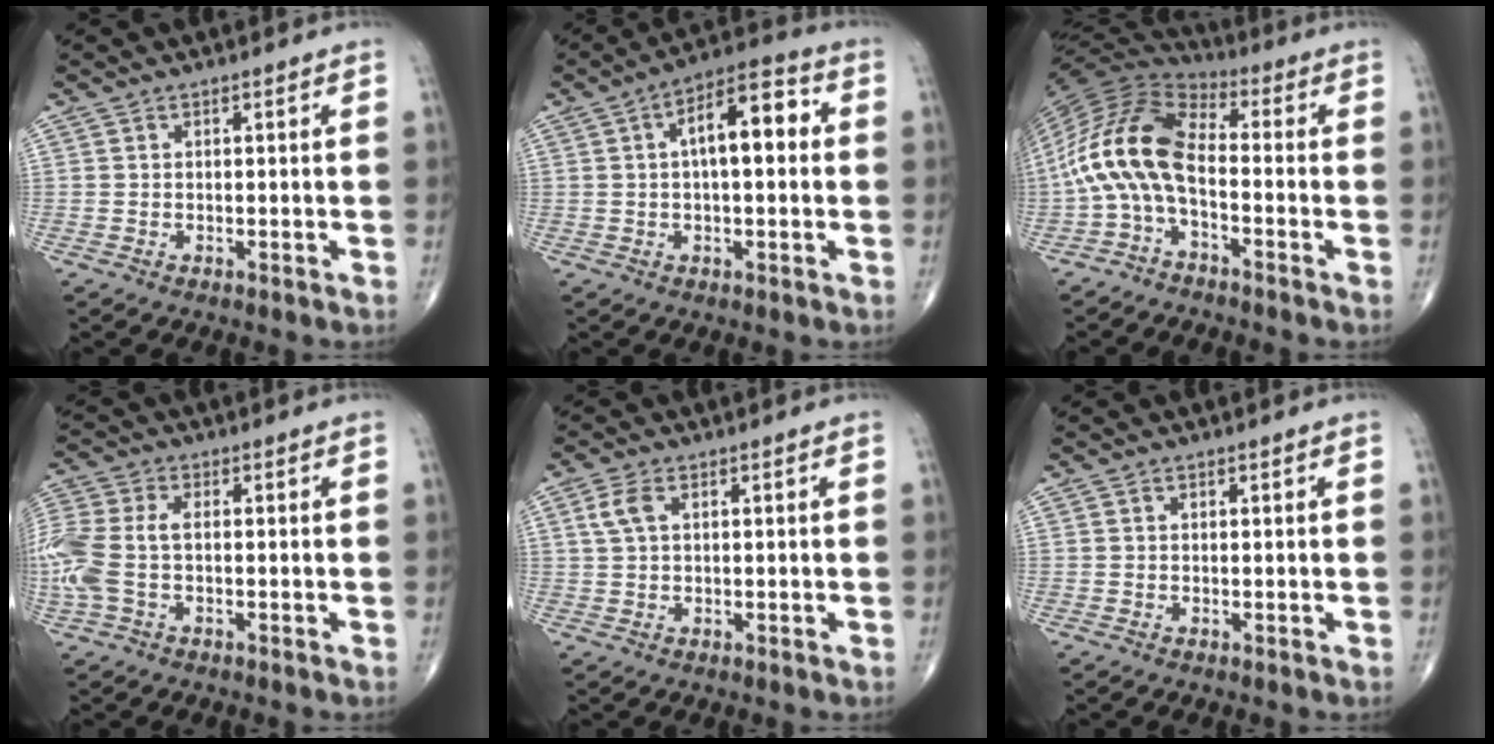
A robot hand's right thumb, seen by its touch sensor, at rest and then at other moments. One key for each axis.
{"total": 11.2, "fx": 1.7, "fy": 4.8, "fz": 10.0, "tx": -0.142, "ty": 0.027, "tz": 0.016}
{"total": 13.9, "fx": -2.7, "fy": 6.8, "fz": 11.8, "tx": -0.235, "ty": 0.057, "tz": -0.067}
{"total": 11.4, "fx": -0.8, "fy": 6.7, "fz": 9.2, "tx": -0.257, "ty": 0.017, "tz": -0.014}
{"total": 3.6, "fx": 1.2, "fy": 2.0, "fz": 2.7, "tx": -0.068, "ty": 0.010, "tz": 0.025}
{"total": 0.0}